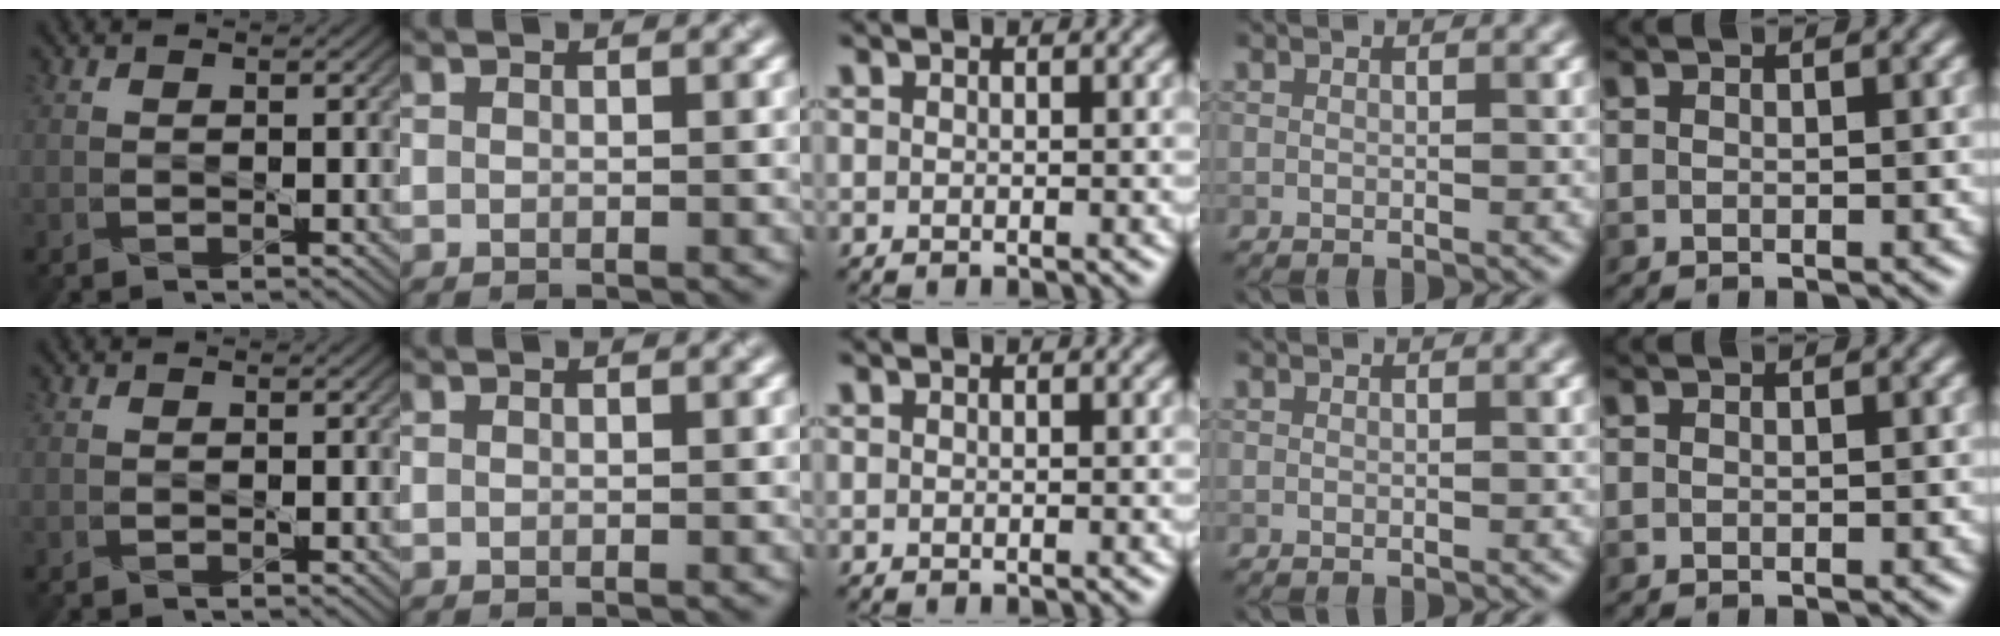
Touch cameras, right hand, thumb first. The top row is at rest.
{}